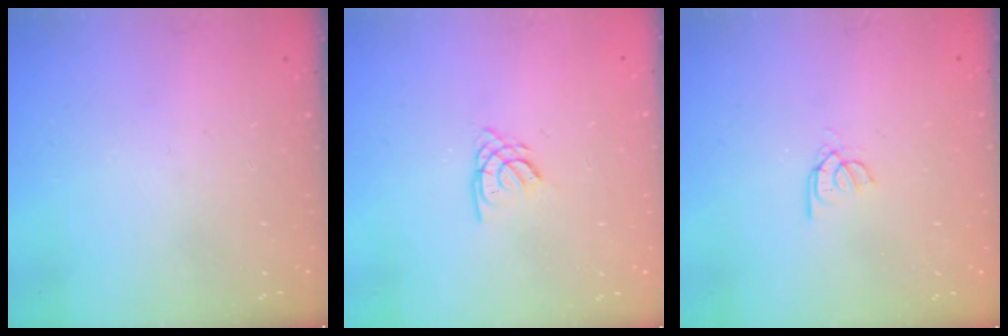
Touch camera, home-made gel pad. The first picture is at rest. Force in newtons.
{"total": 1.8, "press": 1.8, "slide": 0.3}
{"total": 2.6, "press": 2.6, "slide": 0.2}